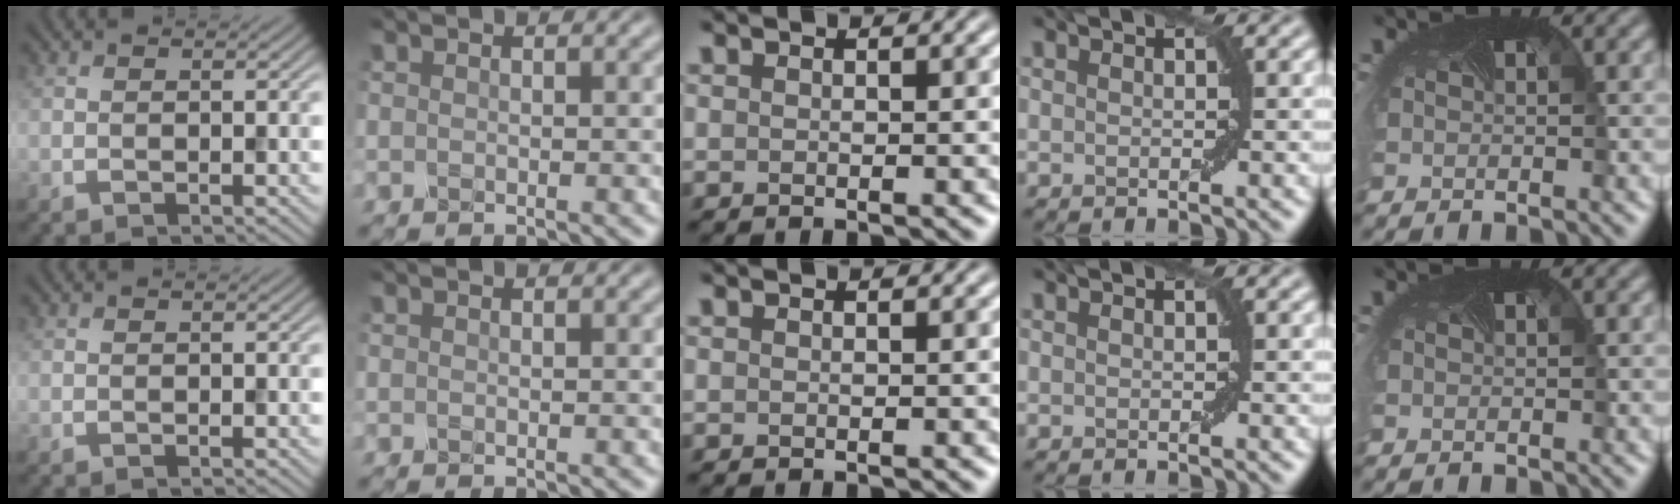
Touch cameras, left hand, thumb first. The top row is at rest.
{}